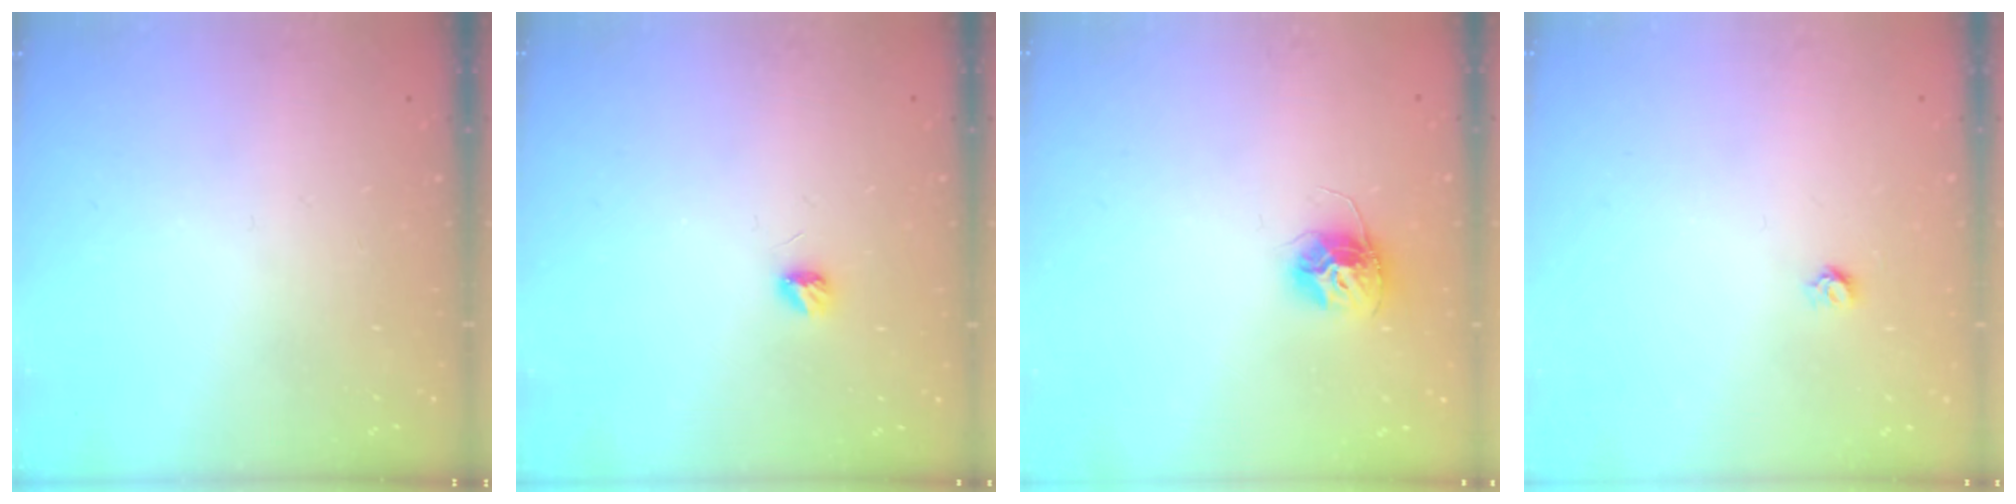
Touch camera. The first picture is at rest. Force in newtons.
{"total": 3.8, "press": 3.7, "slide": 0.5}
{"total": 11.4, "press": 11.4, "slide": 0.9}
{"total": 3.6, "press": 3.6, "slide": 0.3}